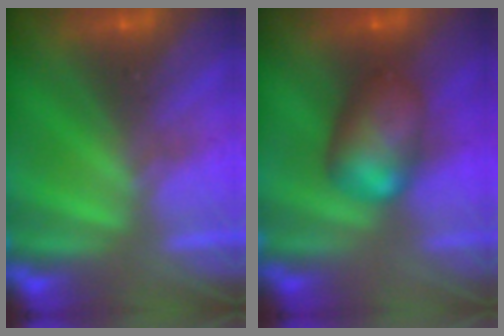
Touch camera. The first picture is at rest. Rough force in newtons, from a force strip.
{"total": 5.8}